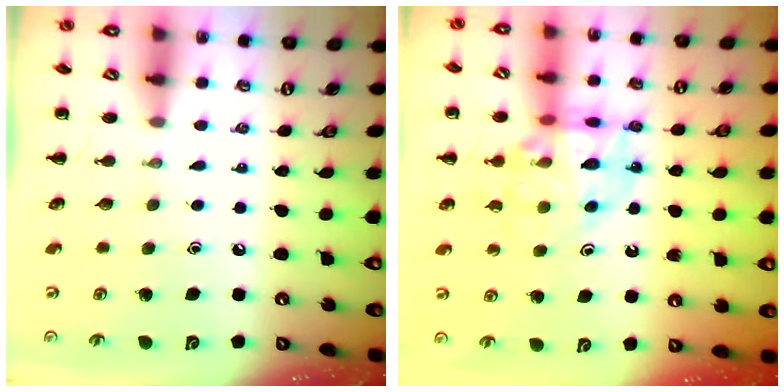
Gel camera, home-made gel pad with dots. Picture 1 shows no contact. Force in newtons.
{"total": 14.1, "press": 13.9, "slide": 2.4}